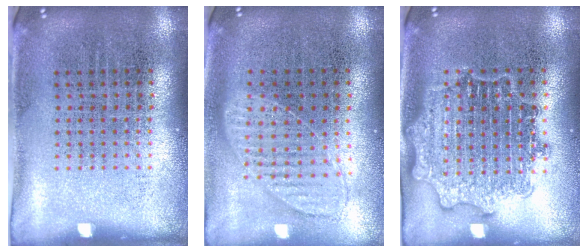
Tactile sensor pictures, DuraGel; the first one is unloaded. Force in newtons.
{"total": 0.9, "press": 0.9, "slide": 0.2}
{"total": 2.0, "press": 2.0, "slide": 0.3}